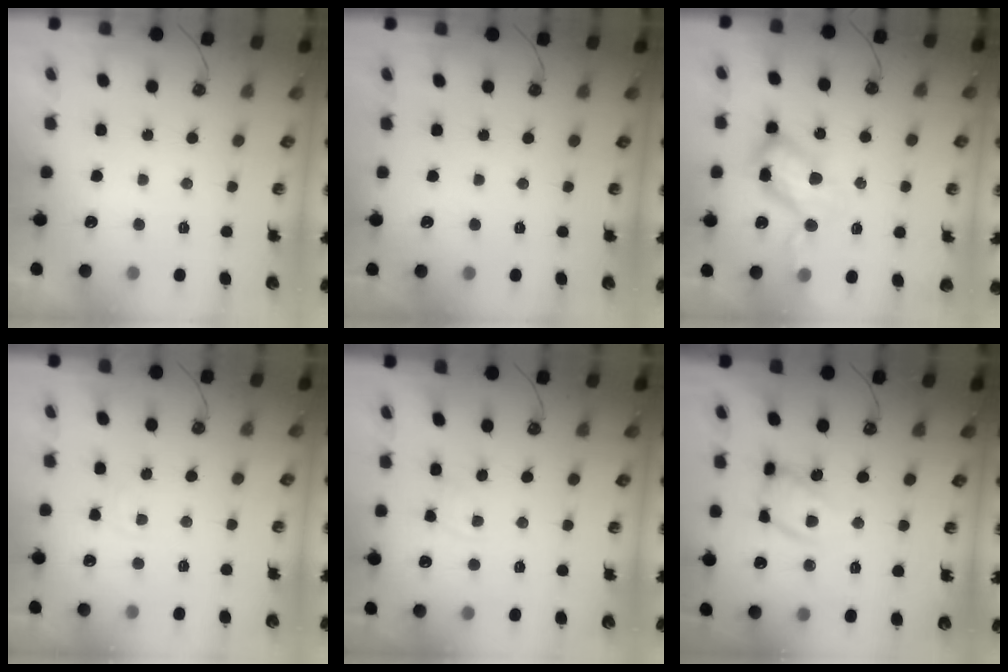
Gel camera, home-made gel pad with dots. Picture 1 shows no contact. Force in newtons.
{"total": 0.0}
{"total": 17.7, "press": 17.6, "slide": 1.5}
{"total": 4.9, "press": 4.8, "slide": 0.7}
{"total": 2.9, "press": 2.9, "slide": 0.5}
{"total": 13.3, "press": 13.3, "slide": 1.2}